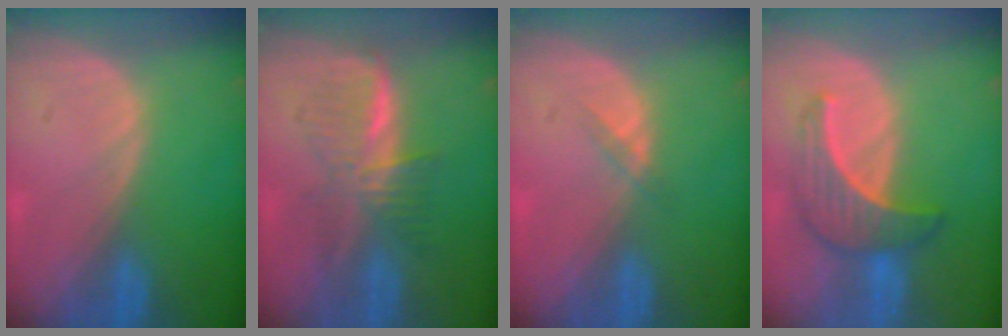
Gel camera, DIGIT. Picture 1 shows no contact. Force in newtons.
{"total": 5.8, "press": 5.7, "slide": 0.8}
{"total": 1.4, "press": 1.1, "slide": 0.8}
{"total": 6.4, "press": 6.4, "slide": 0.8}